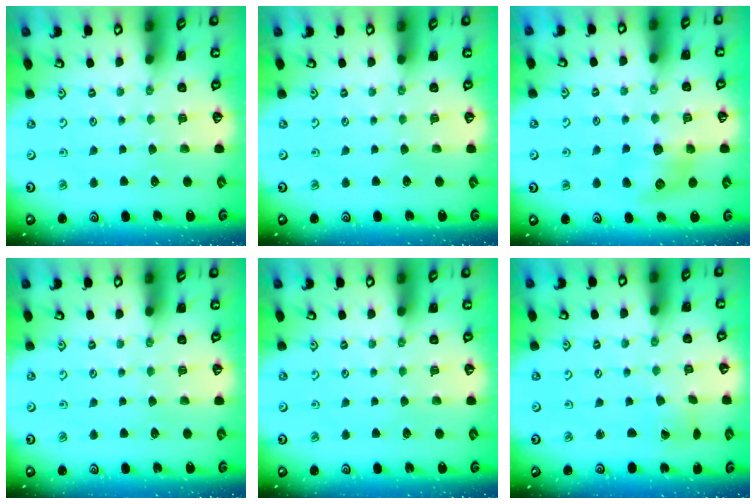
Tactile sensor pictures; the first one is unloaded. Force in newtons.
{"total": 0.0}
{"total": 9.7, "press": 9.7, "slide": 0.4}
{"total": 0.0}
{"total": 0.0}
{"total": 1.6, "press": 1.5, "slide": 0.3}